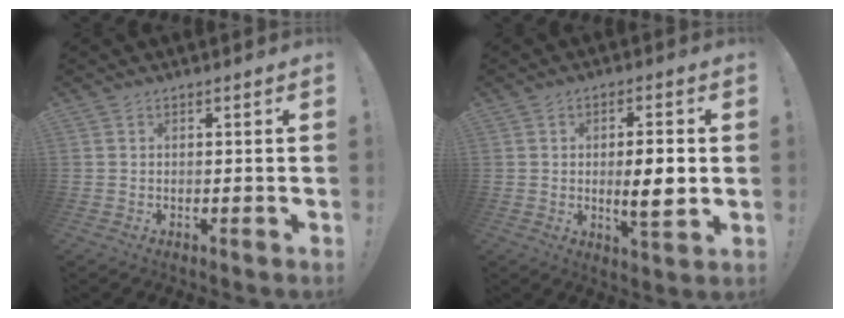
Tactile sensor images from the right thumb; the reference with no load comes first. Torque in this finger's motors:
{"motor_torque": [0.15, 0.18, 0.60, 0.30, 0.00]}